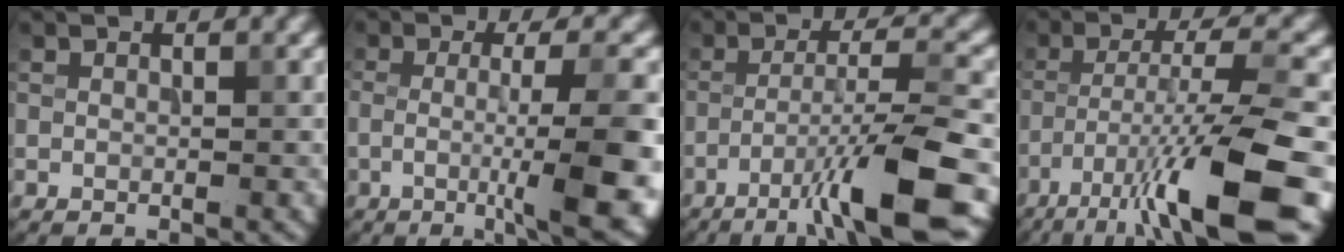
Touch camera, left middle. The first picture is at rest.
{"total": 10.2, "force": [-2.1, 2.3, 9.7], "torque": [-0.125, -0.009, -0.037]}
{"total": 9.0, "force": [-4.8, 1.1, 7.6], "torque": [-0.115, 0.013, -0.085]}
{"total": 12.9, "force": [-7.3, 2.2, 10.3], "torque": [-0.173, -0.001, -0.123]}